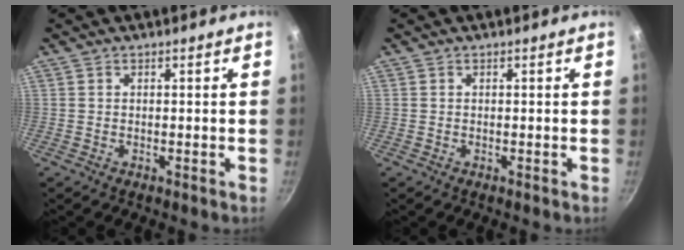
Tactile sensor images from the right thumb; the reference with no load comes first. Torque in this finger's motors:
{"motor_torque": [-0.08, -0.08, 0.02, 0.01, 0.00]}